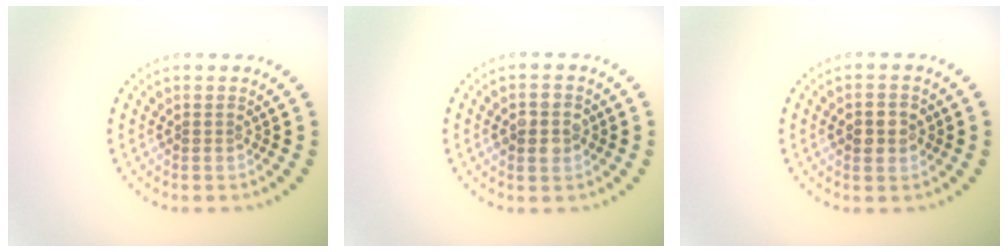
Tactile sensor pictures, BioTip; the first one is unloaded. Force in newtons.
{"total": 2.7, "press": 2.7, "slide": 0.1}
{"total": 3.0, "press": 3.0, "slide": 0.3}